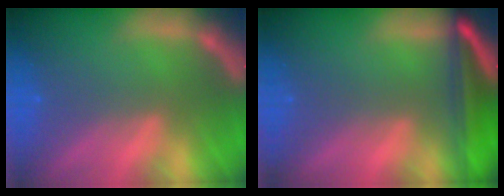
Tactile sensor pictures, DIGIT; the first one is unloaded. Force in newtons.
{"total": 7.5}